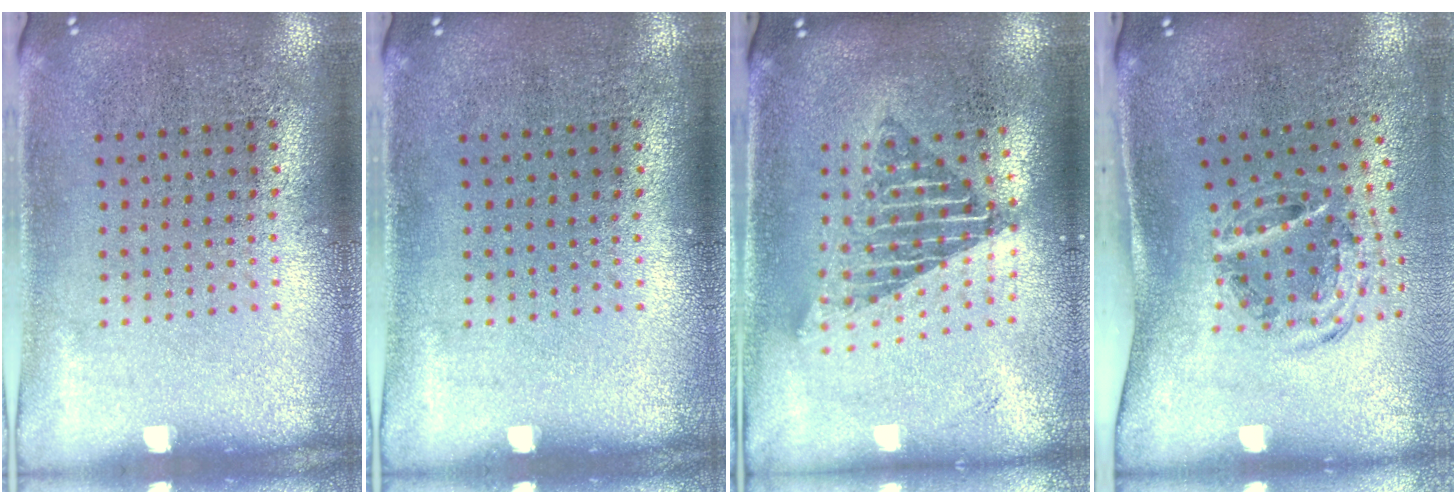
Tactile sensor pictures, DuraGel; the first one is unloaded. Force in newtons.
{"total": 0.0}
{"total": 1.7, "press": 1.3, "slide": 1.0}
{"total": 1.2, "press": 1.0, "slide": 0.6}